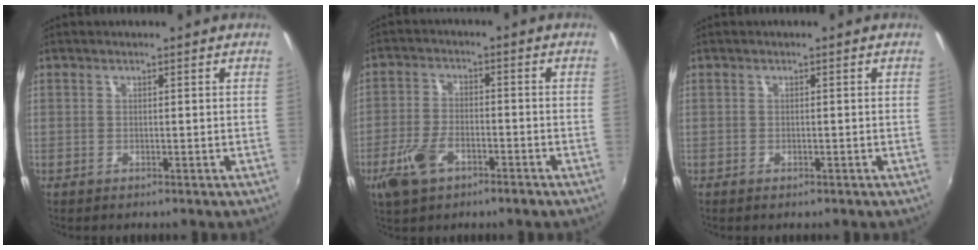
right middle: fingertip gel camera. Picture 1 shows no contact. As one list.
[{"total": 7.8, "force": [-4.2, 3.8, 5.3], "torque": [-0.122, -0.006, -0.076]}, {"total": 0.7, "force": [-0.5, 0.3, 0.3], "torque": [-0.006, -0.002, -0.009]}]